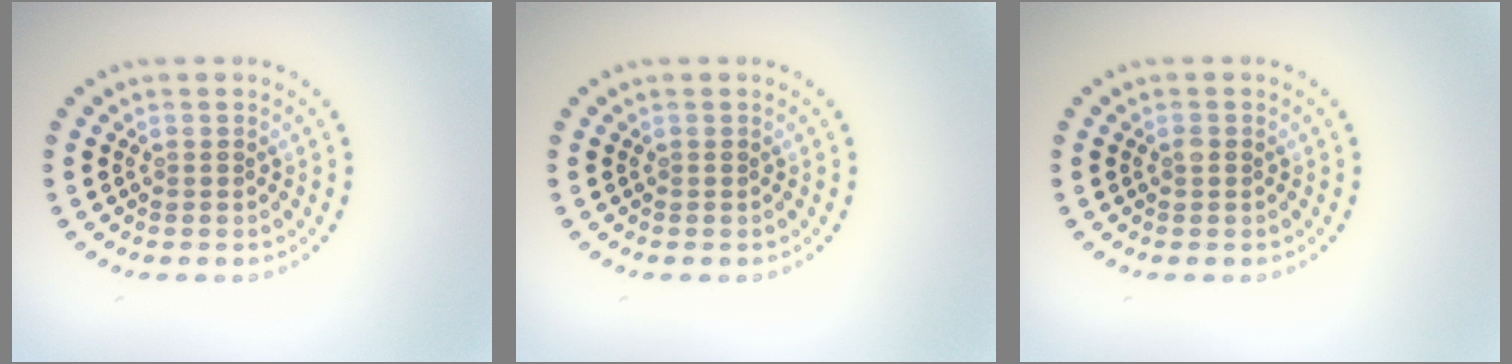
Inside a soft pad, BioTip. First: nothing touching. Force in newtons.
{"total": 0.0}
{"total": 0.7, "press": 0.7, "slide": 0.1}